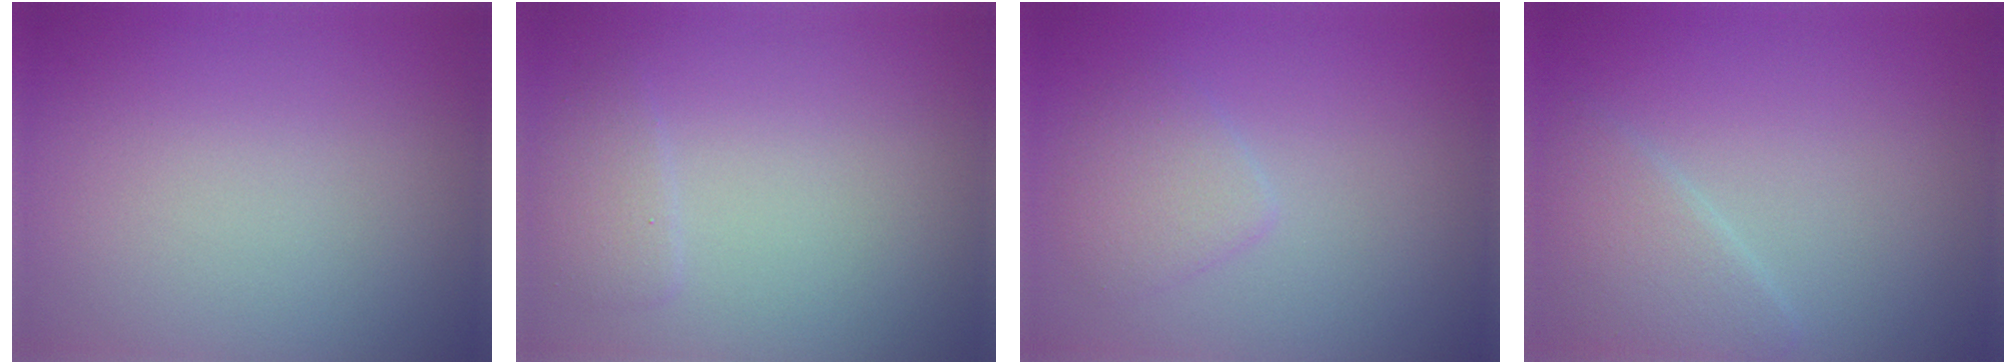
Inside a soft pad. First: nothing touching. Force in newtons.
{"total": 1.4, "press": 1.4, "slide": 0.1}
{"total": 2.1, "press": 2.1, "slide": 0.1}
{"total": 2.8, "press": 2.8, "slide": 0.3}